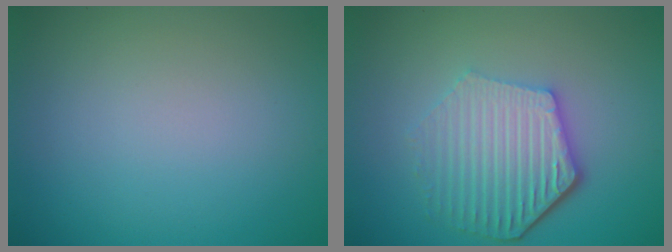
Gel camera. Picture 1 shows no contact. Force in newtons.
{"total": 6.0, "press": 4.5, "slide": 3.9}